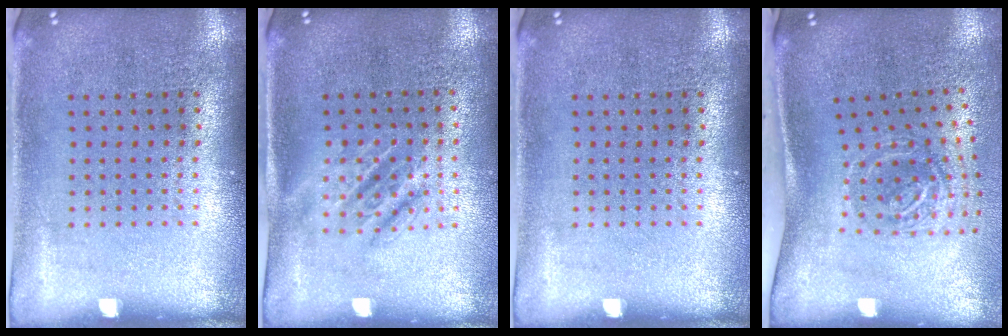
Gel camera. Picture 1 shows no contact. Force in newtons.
{"total": 1.5, "press": 1.3, "slide": 0.8}
{"total": 0.0}
{"total": 2.0, "press": 1.3, "slide": 1.6}